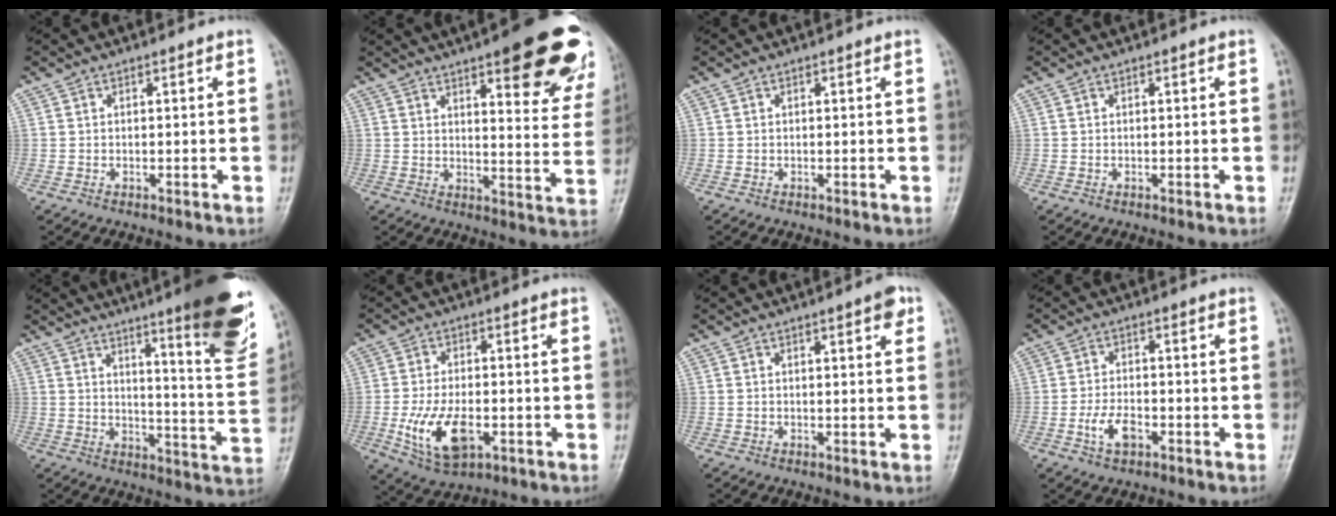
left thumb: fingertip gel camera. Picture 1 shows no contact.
{"total": 22.6, "force": [13.2, 6.4, 17.2], "torque": [-0.179, -0.046, 0.160]}
{"total": 0.0}
{"total": 0.0}
{"total": 21.0, "force": [13.1, 2.8, 16.1], "torque": [-0.193, -0.070, 0.177]}
{"total": 10.8, "force": [-3.1, 5.8, 8.6], "torque": [-0.158, 0.002, -0.045]}
{"total": 3.0, "force": [1.6, 0.8, 2.4], "torque": [-0.024, -0.003, 0.016]}
{"total": 4.9, "force": [-2.1, 2.6, 3.5], "torque": [-0.069, 0.012, -0.040]}